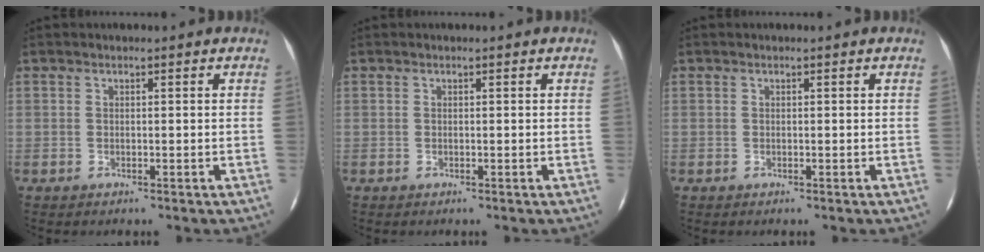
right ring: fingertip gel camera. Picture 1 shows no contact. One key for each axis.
{"total": 0.0}
{"total": 0.0}